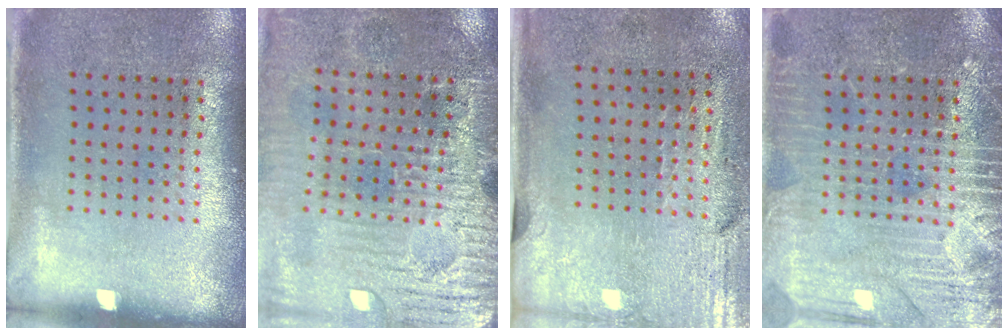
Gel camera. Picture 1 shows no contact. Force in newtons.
{"total": 3.7, "press": 3.7, "slide": 0.1}
{"total": 2.9, "press": 2.5, "slide": 1.5}
{"total": 5.2, "press": 5.1, "slide": 0.7}